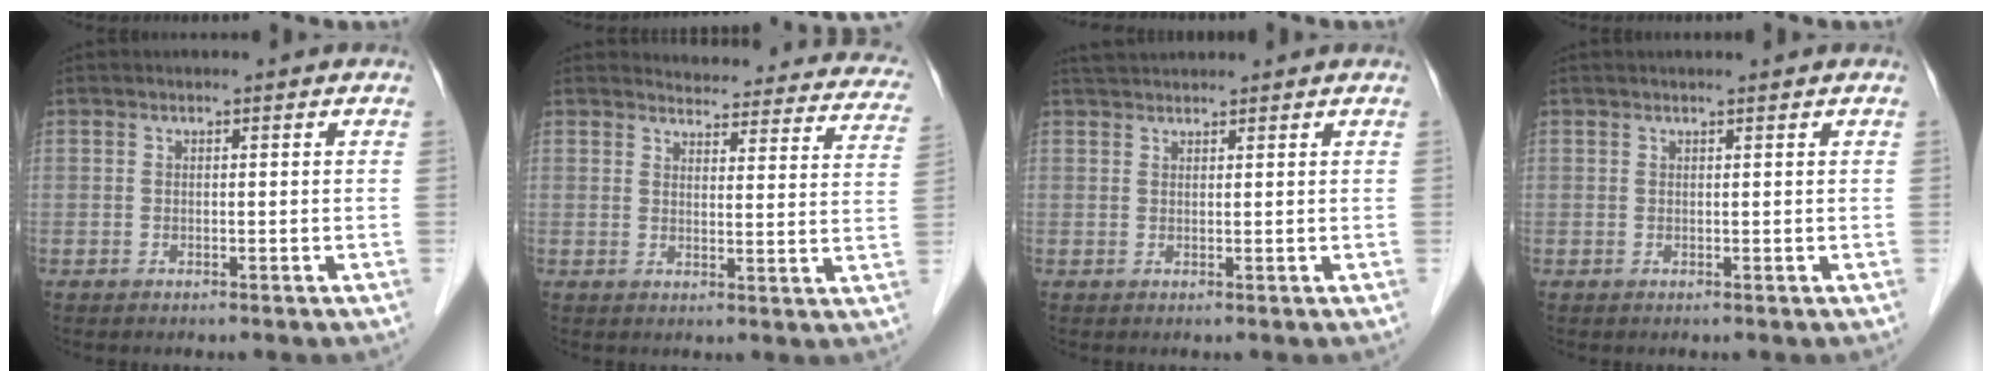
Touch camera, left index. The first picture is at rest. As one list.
[{"total": 19.8, "force": [18.7, 4.7, 4.4], "torque": [-0.029, -0.055, 0.188]}, {"total": 3.2, "force": [3.1, 0.3, 0.9], "torque": [-0.015, 0.031, 0.056]}, {"total": 1.2, "force": [1.0, -0.3, 0.7], "torque": [-0.009, 0.006, 0.017]}]